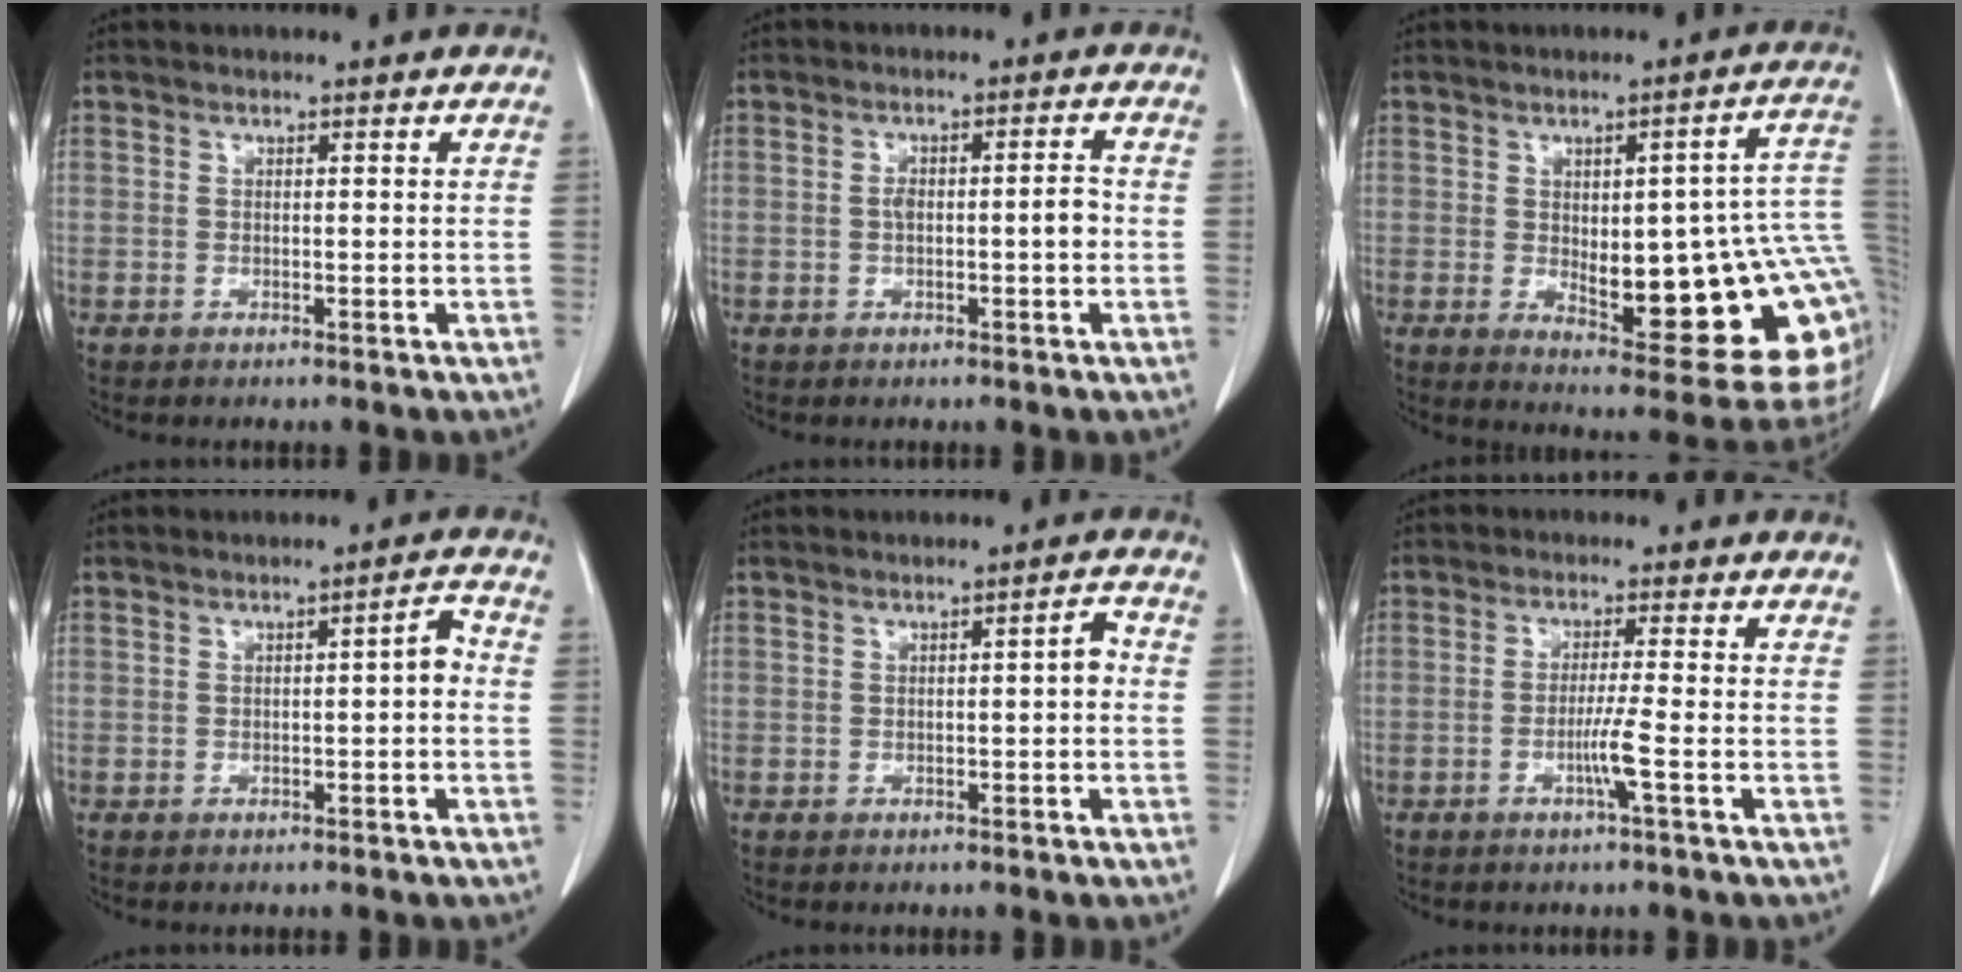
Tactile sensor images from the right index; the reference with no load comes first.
{"total": 4.2, "force": [-0.5, 1.0, 4.0], "torque": [-0.071, 0.011, -0.006]}
{"total": 21.7, "force": [-0.4, 5.9, 20.9], "torque": [-0.195, 0.014, 0.017]}
{"total": 2.5, "force": [-0.3, 0.5, 2.4], "torque": [-0.032, 0.010, -0.005]}
{"total": 1.9, "force": [-0.1, 0.4, 1.9], "torque": [-0.024, 0.005, -0.003]}
{"total": 3.6, "force": [-1.4, -1.0, 3.2], "torque": [-0.062, -0.007, -0.028]}